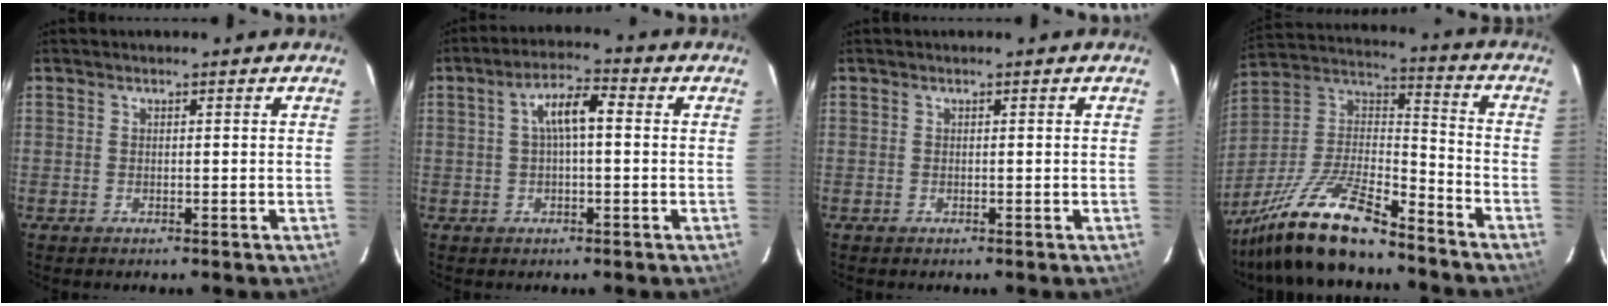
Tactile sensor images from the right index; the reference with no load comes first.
{"total": 5.7, "force": [0.5, 1.8, 5.4], "torque": [-0.104, 0.018, 0.011]}
{"total": 0.0}
{"total": 19.6, "force": [-15.1, 4.6, 11.7], "torque": [-0.250, -0.010, -0.274]}